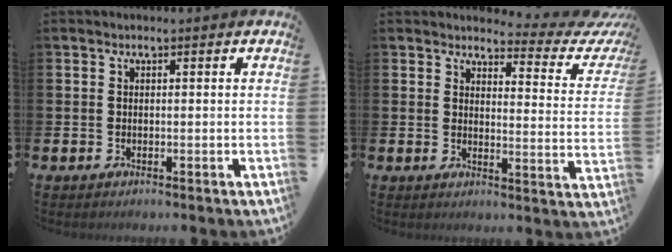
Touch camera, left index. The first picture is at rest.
{"total": 3.3, "force": [3.0, 1.2, 1.0], "torque": [-0.019, -0.033, 0.040]}